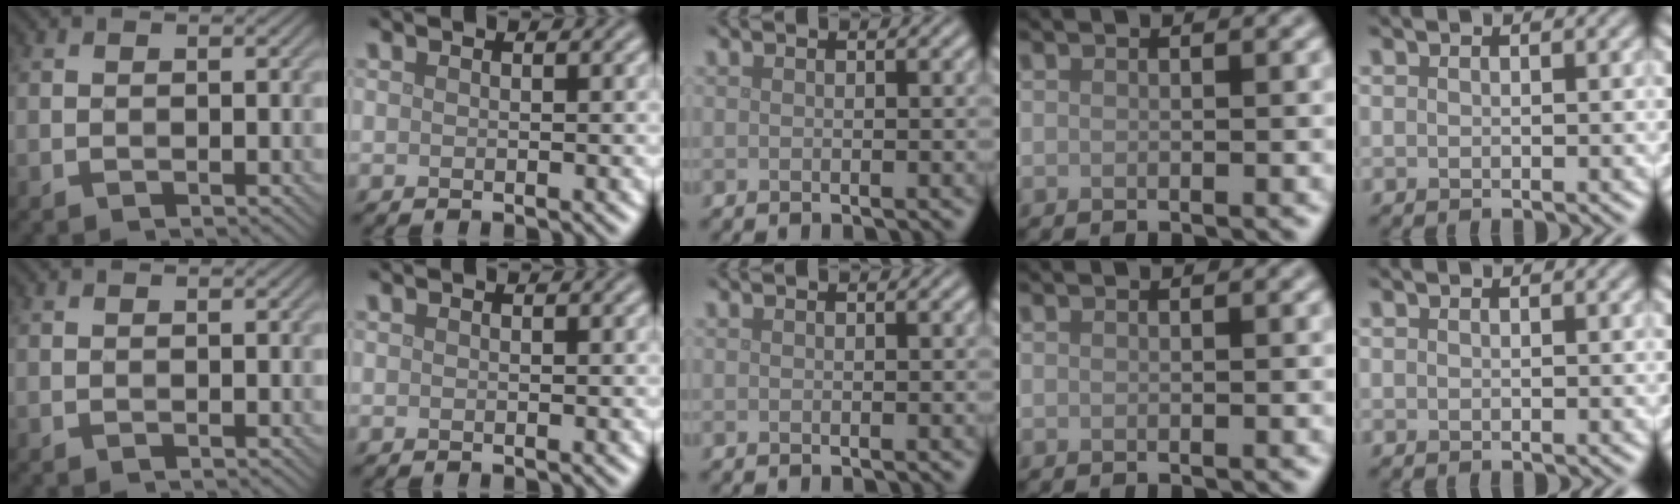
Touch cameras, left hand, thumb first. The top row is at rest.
{}